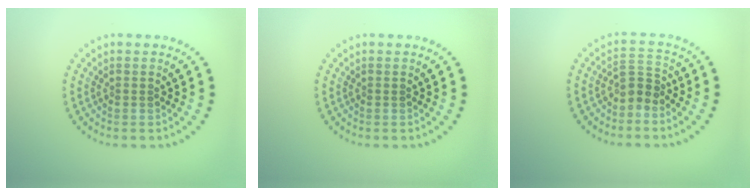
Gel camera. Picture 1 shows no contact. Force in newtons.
{"total": 0.0}
{"total": 2.3, "press": 1.7, "slide": 1.6}